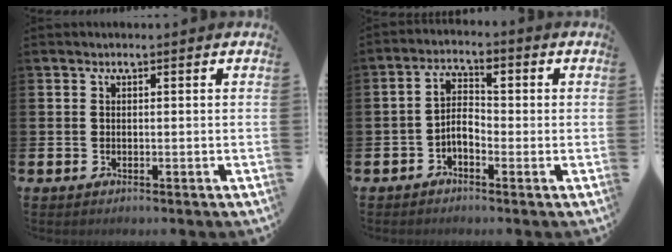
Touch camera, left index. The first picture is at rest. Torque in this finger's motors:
{"motor_torque": [0.37, 0.22, 0.16, 0.06]}